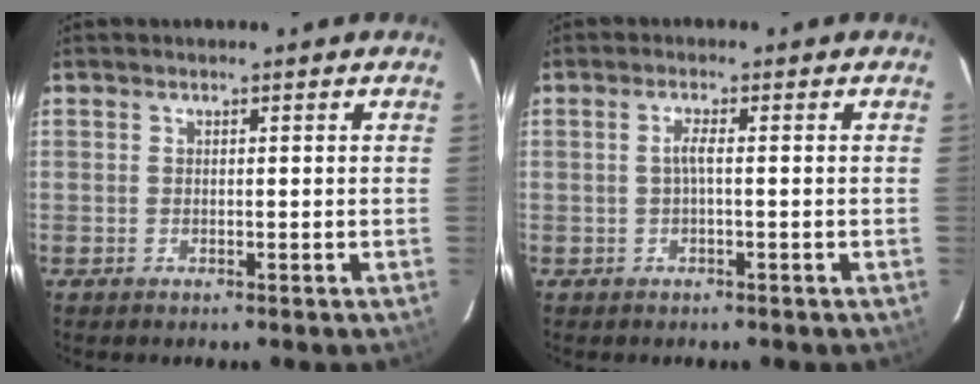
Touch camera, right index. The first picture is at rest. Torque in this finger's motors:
{"motor_torque": [0.16, 0.11, 0.19, 0.05]}